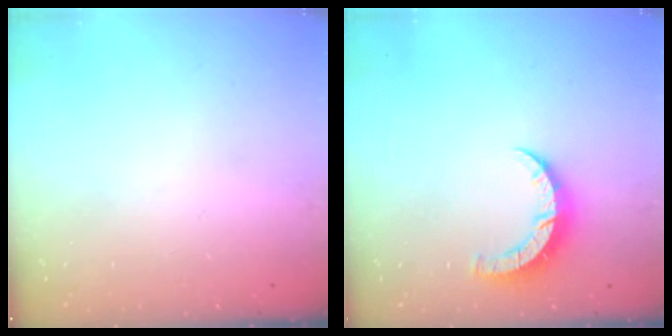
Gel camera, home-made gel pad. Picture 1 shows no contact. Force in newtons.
{"total": 6.5, "press": 6.5, "slide": 0.4}